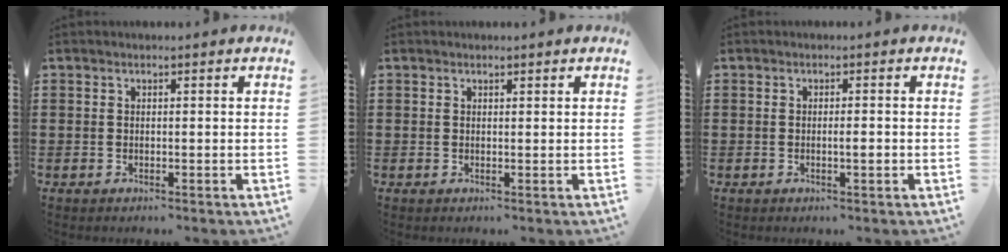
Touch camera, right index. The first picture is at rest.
{"total": 0.5, "force": [0.4, 0.3, 0.2], "torque": [-0.004, 0.002, 0.008]}
{"total": 1.5, "force": [-0.3, 0.3, 1.5], "torque": [-0.026, -0.001, -0.005]}